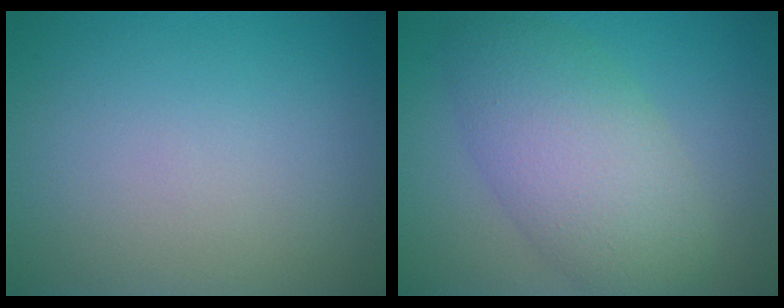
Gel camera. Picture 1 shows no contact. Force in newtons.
{"total": 7.2, "press": 7.2, "slide": 0.2}